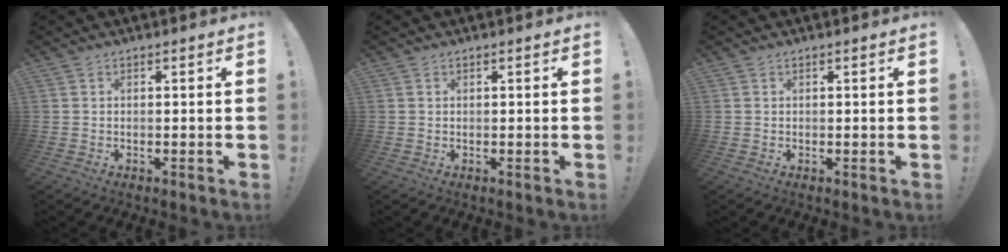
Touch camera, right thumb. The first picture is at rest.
{"total": 0.0}
{"total": 0.0}